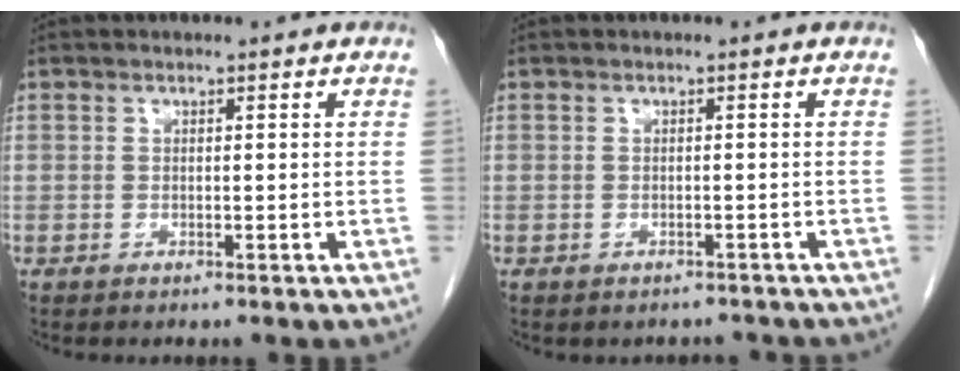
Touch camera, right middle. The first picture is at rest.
{"total": 2.2, "force": [-1.9, 1.1, 0.1], "torque": [0.001, 0.003, -0.026]}